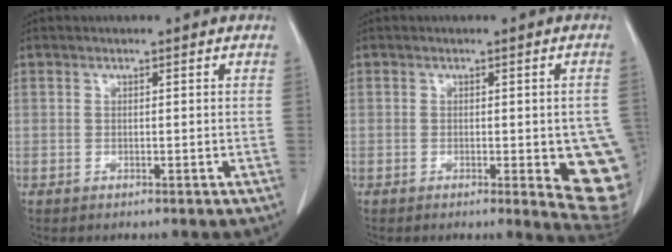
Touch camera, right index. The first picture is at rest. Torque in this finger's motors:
{"motor_torque": [0.56, -0.09, 0.55, 0.05]}